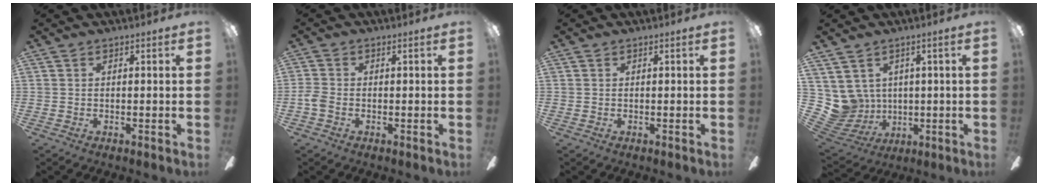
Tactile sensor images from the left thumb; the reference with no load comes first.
{"total": 2.7, "force": [-1.2, 1.4, 2.0], "torque": [-0.046, 0.002, -0.023]}
{"total": 0.0}
{"total": 7.5, "force": [2.7, 6.9, 0.9], "torque": [-0.079, -0.025, 0.061]}